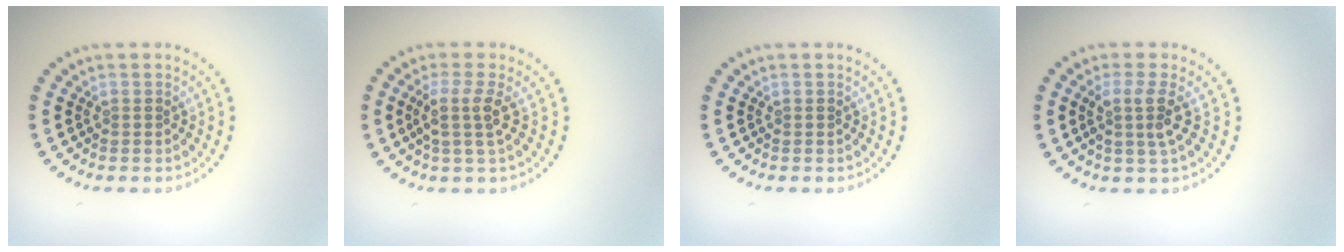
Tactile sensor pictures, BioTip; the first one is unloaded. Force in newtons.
{"total": 2.4, "press": 1.9, "slide": 1.5}
{"total": 0.0}
{"total": 2.6, "press": 2.0, "slide": 1.7}